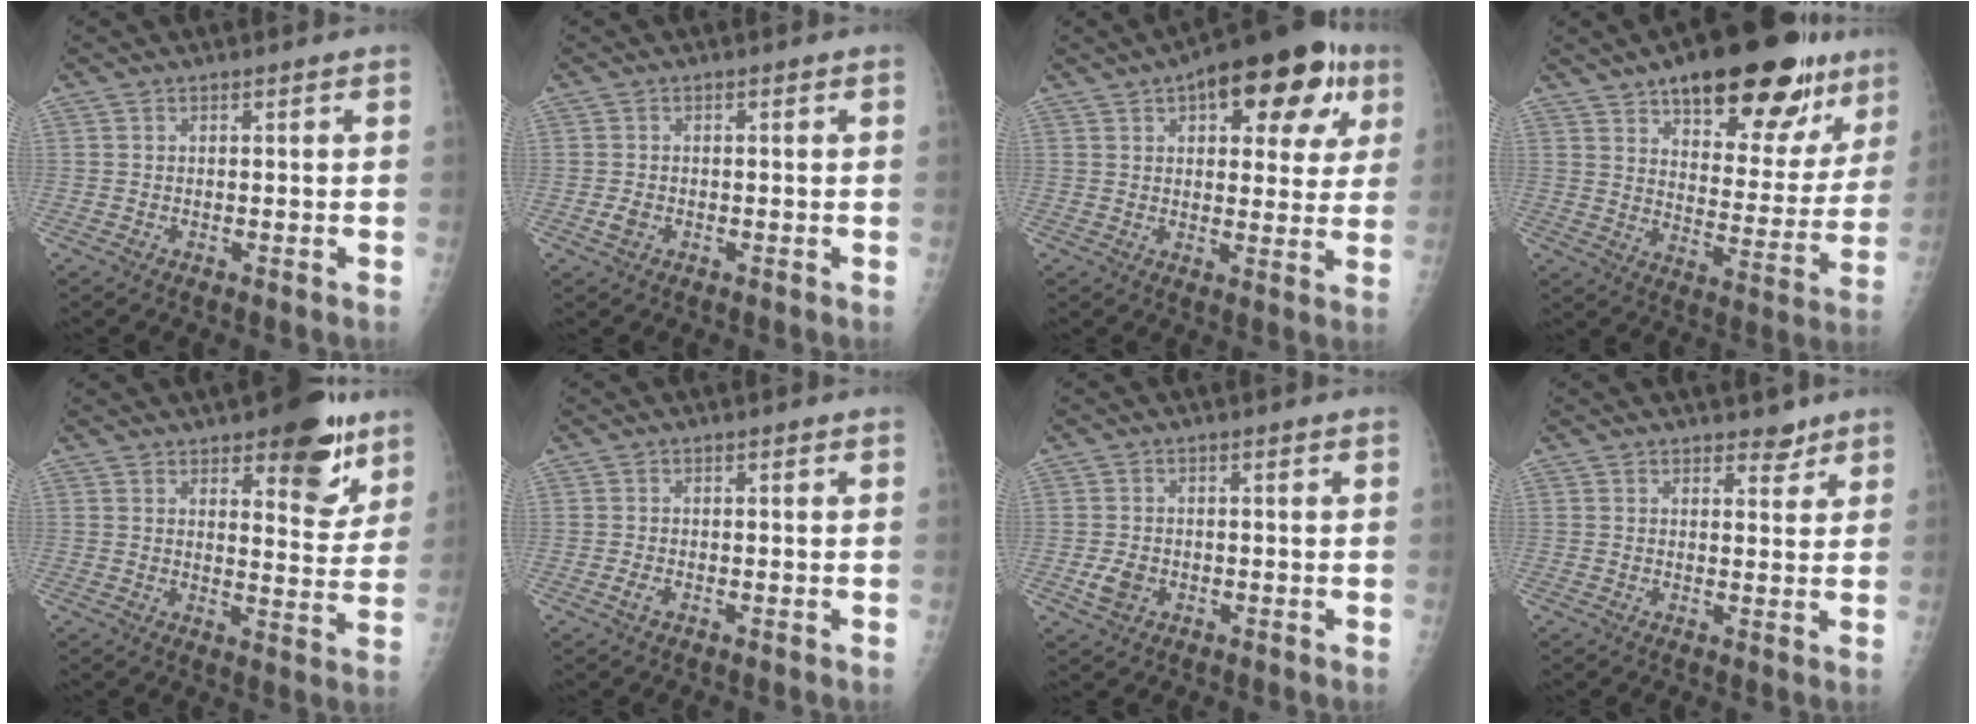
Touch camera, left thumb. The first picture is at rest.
{"total": 1.5, "force": [-0.7, 1.1, 0.8], "torque": [-0.016, 0.000, -0.011]}
{"total": 18.2, "force": [8.1, 8.7, 13.8], "torque": [-0.138, 0.002, 0.102]}
{"total": 23.8, "force": [15.0, 10.1, 15.5], "torque": [-0.164, -0.050, 0.214]}
{"total": 12.2, "force": [7.4, 5.0, 8.4], "torque": [-0.066, -0.041, 0.099]}
{"total": 1.1, "force": [-0.6, 0.6, 0.7], "torque": [-0.019, -0.003, -0.014]}
{"total": 3.1, "force": [-1.0, 2.4, 1.7], "torque": [-0.030, 0.000, -0.014]}
{"total": 2.8, "force": [2.3, 1.5, 0.8], "torque": [0.009, -0.016, 0.032]}